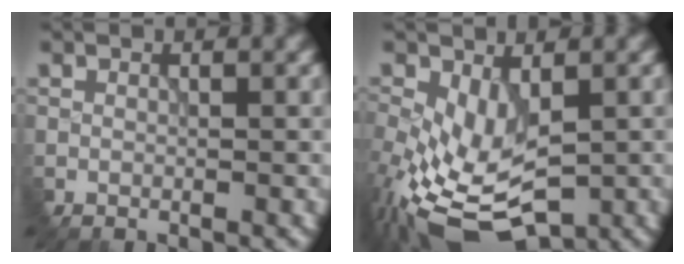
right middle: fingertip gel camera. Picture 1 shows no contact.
{"total": 7.7, "force": [-1.9, 4.1, 6.3], "torque": [-0.160, -0.015, -0.028]}